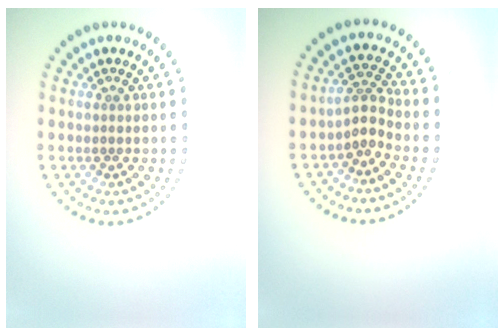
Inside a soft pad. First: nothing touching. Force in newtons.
{"total": 2.2, "press": 1.5, "slide": 1.6}